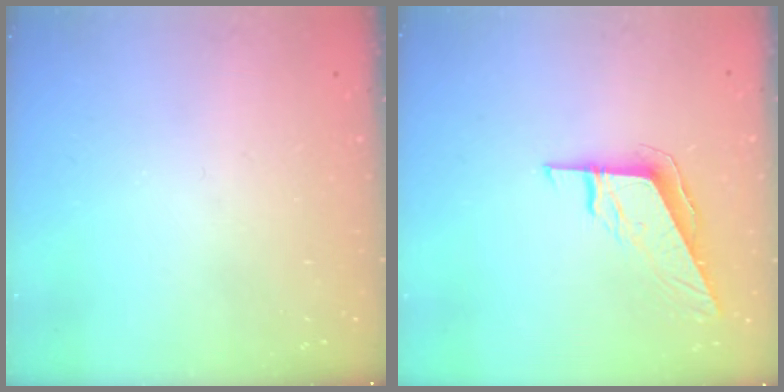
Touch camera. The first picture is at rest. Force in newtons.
{"total": 8.6, "press": 8.6, "slide": 0.2}